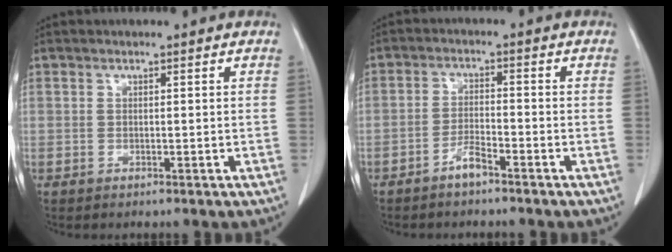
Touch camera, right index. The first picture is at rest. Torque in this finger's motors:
{"motor_torque": [0.34, -0.21, 0.09, 0.05]}